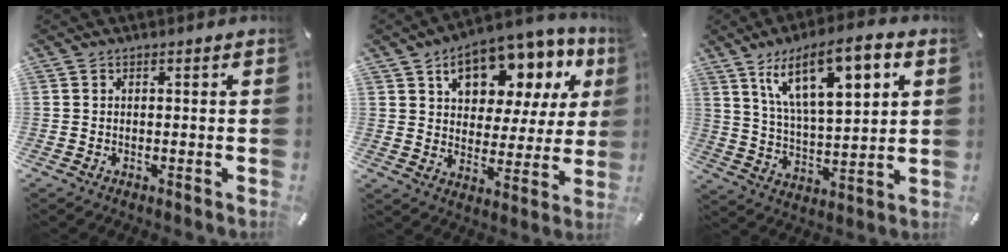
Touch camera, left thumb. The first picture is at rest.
{"total": 14.8, "force": [8.5, 9.1, 8.0], "torque": [-0.125, -0.049, 0.148]}
{"total": 16.0, "force": [8.7, 6.2, 11.9], "torque": [-0.206, -0.017, 0.147]}